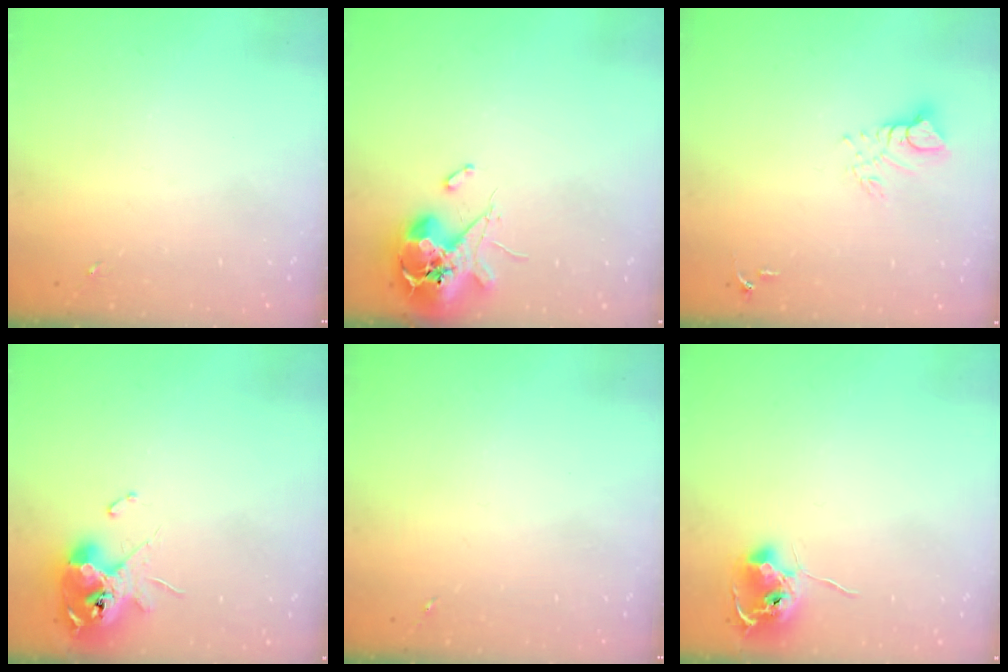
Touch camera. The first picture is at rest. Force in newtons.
{"total": 12.4, "press": 12.3, "slide": 1.9}
{"total": 7.2, "press": 7.1, "slide": 0.7}
{"total": 12.4, "press": 12.2, "slide": 1.8}
{"total": 0.0}
{"total": 9.1, "press": 9.1, "slide": 0.6}